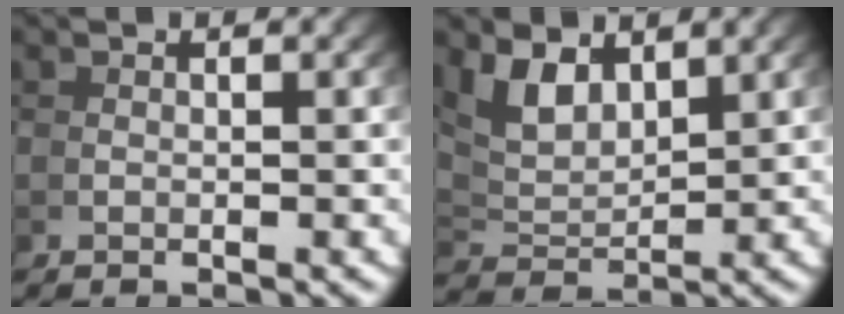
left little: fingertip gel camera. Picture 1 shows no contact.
{"total": 4.7, "force": [2.3, 2.6, 3.2], "torque": [-0.077, -0.013, 0.053]}